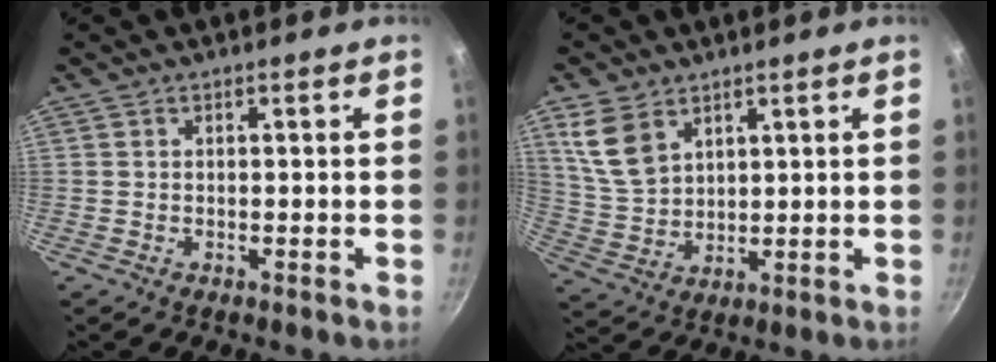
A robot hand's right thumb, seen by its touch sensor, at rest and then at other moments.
{"total": 8.7, "force": [4.6, 5.7, 4.6], "torque": [-0.077, -0.019, 0.105]}